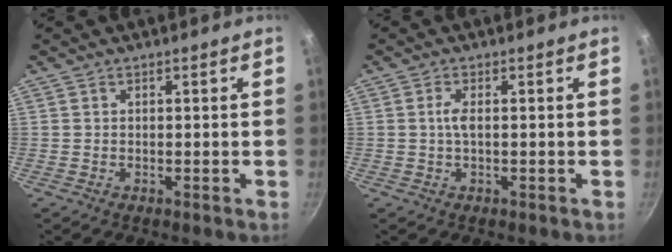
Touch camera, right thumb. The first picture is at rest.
{"total": 3.3, "force": [0.2, 1.1, 3.0], "torque": [-0.073, 0.005, 0.003]}